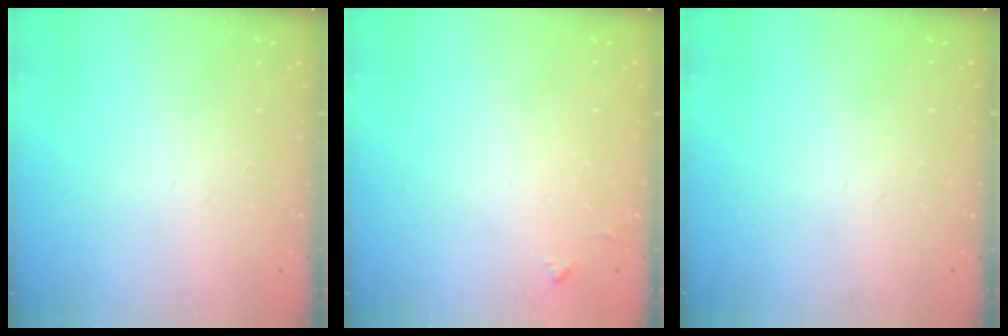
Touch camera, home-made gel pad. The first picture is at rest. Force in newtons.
{"total": 3.5, "press": 3.5, "slide": 0.5}
{"total": 0.0}